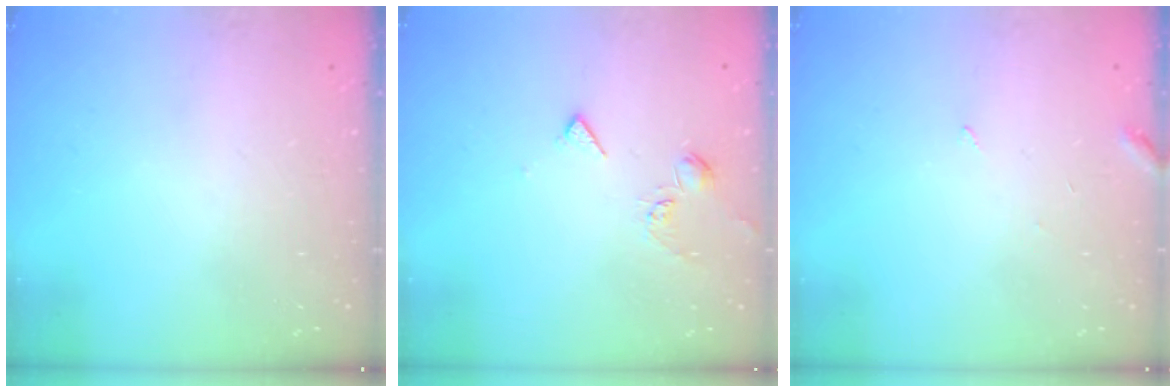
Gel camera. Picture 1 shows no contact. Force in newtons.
{"total": 3.9, "press": 3.9, "slide": 0.6}
{"total": 3.0, "press": 3.0, "slide": 0.2}